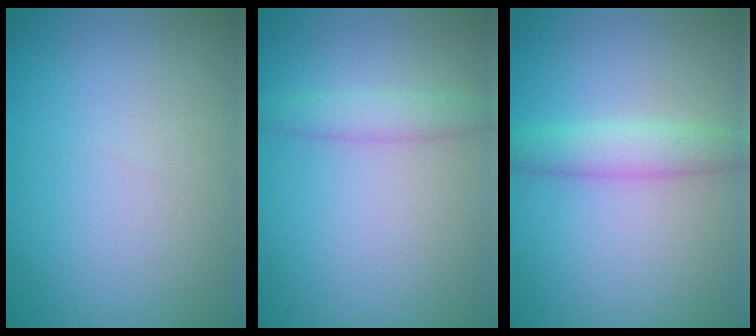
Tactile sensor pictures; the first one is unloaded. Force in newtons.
{"total": 1.9, "press": 1.9, "slide": 0.1}
{"total": 2.8, "press": 2.8, "slide": 0.1}